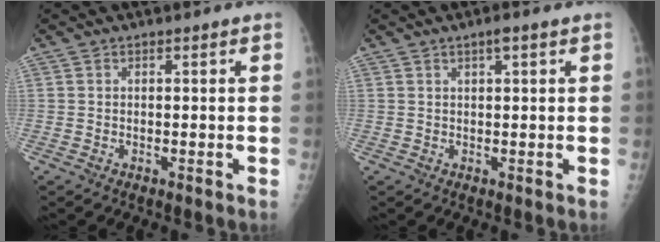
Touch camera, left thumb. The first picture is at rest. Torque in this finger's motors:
{"motor_torque": [0.34, -0.16, 0.19, -0.29, 0.12]}